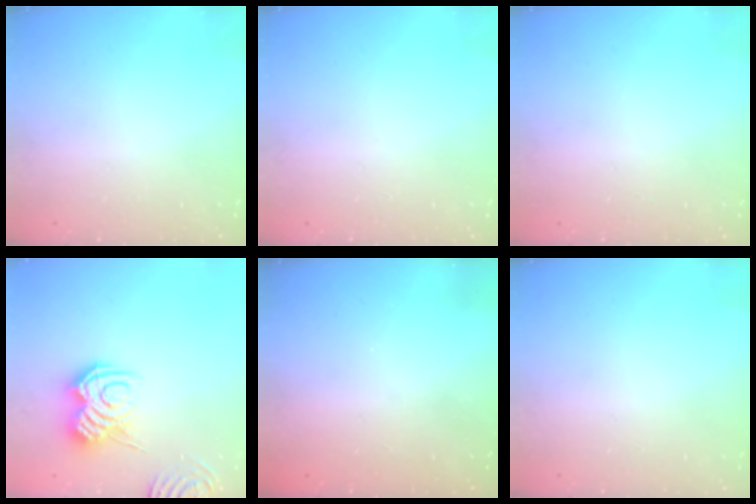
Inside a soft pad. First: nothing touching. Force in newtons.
{"total": 0.0}
{"total": 0.0}
{"total": 9.6, "press": 9.6, "slide": 0.4}
{"total": 2.3, "press": 2.2, "slide": 0.7}
{"total": 0.0}